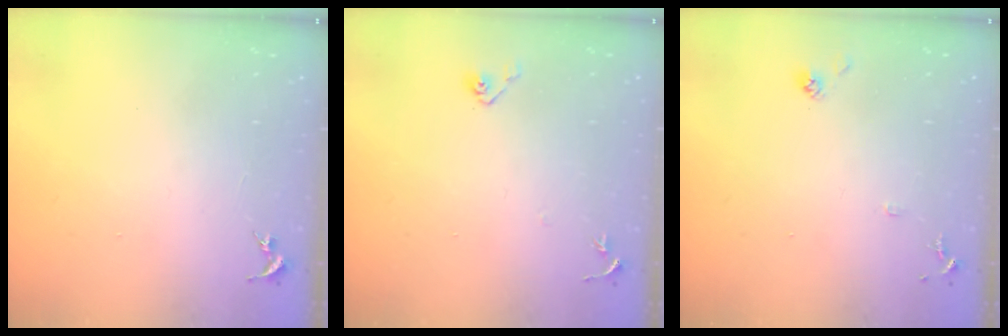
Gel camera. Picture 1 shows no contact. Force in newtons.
{"total": 4.5, "press": 4.4, "slide": 0.8}
{"total": 7.8, "press": 7.7, "slide": 0.6}